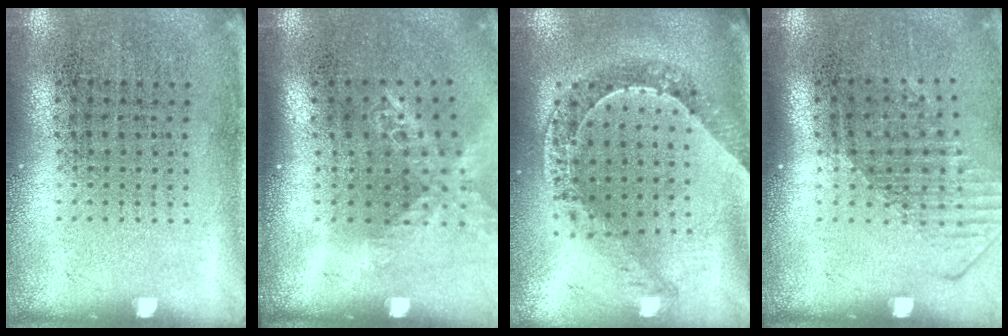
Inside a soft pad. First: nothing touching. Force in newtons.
{"total": 1.6, "press": 1.4, "slide": 0.8}
{"total": 1.2, "press": 1.2, "slide": 0.3}
{"total": 1.6, "press": 1.2, "slide": 1.0}